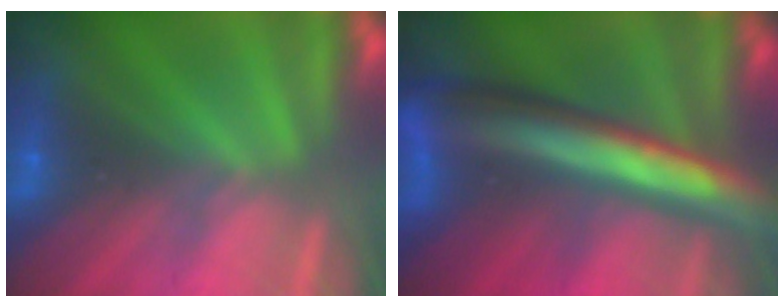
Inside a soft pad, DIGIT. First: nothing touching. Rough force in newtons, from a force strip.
{"total": 6.9}